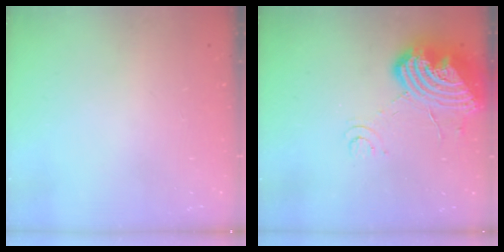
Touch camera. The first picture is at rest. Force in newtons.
{"total": 18.8, "press": 18.6, "slide": 2.6}